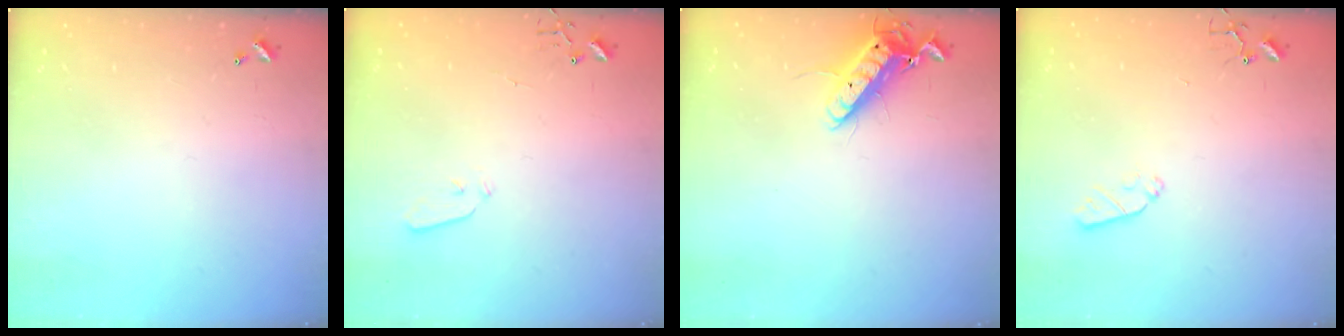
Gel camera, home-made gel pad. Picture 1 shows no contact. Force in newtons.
{"total": 3.6, "press": 3.6, "slide": 0.5}
{"total": 12.3, "press": 12.2, "slide": 1.7}
{"total": 5.2, "press": 5.2, "slide": 0.8}